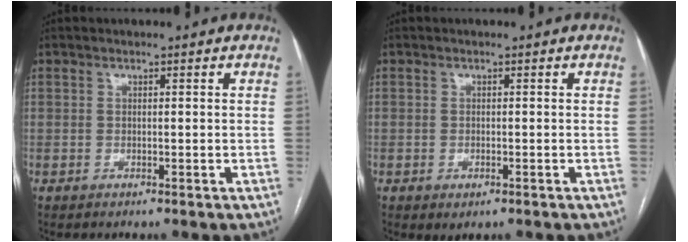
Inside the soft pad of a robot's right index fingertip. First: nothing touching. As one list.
[{"total": 1.4, "force": [-0.6, 0.7, 1.1], "torque": [-0.015, -0.002, -0.001]}]